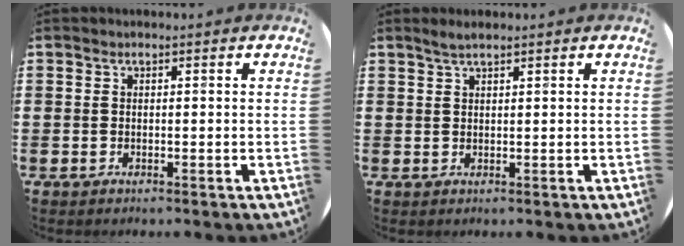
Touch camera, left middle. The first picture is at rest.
{"total": 1.5, "force": [1.3, 0.1, 0.8], "torque": [-0.017, 0.003, 0.023]}